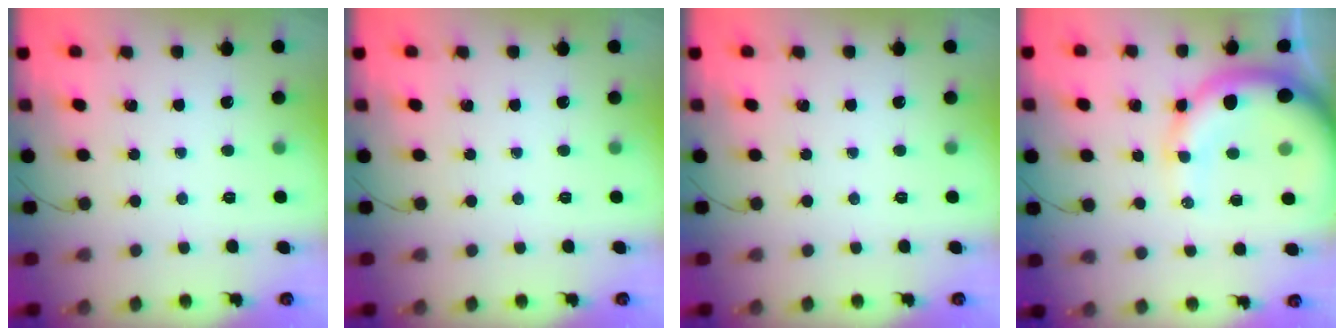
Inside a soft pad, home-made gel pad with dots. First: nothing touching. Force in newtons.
{"total": 0.0}
{"total": 0.0}
{"total": 14.5, "press": 14.3, "slide": 2.0}